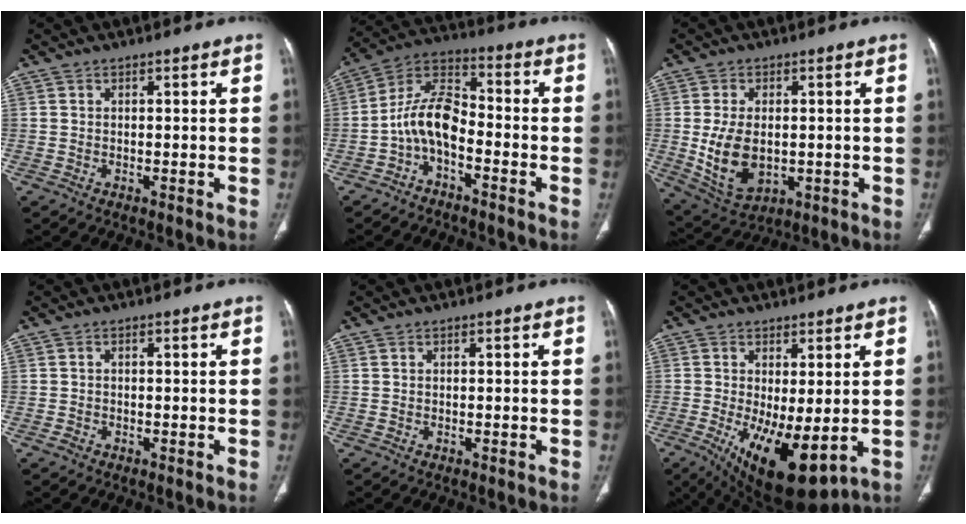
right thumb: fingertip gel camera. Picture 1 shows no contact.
{"total": 9.6, "force": [-3.4, 5.0, 7.4], "torque": [-0.137, 0.062, -0.075]}
{"total": 10.8, "force": [-0.8, 6.7, 8.3], "torque": [-0.149, -0.006, 0.006]}
{"total": 0.8, "force": [-0.5, 0.6, 0.3], "torque": [-0.006, 0.002, -0.010]}
{"total": 0.0}
{"total": 13.6, "force": [-2.7, 5.3, 12.2], "torque": [-0.203, -0.025, -0.019]}